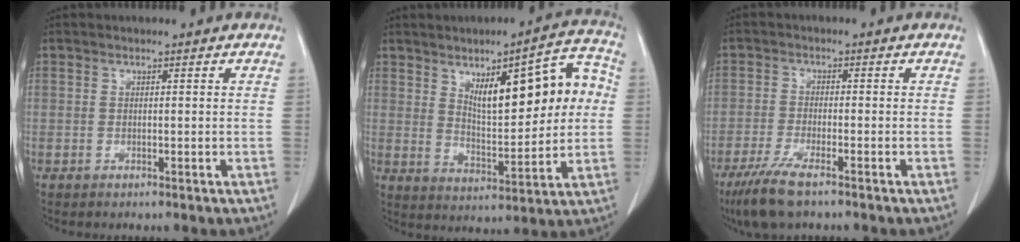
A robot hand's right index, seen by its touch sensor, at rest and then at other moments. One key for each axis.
{"total": 14.4, "fx": 3.7, "fy": 4.5, "fz": 13.2, "tx": -0.179, "ty": 0.028, "tz": 0.062}
{"total": 6.8, "fx": -4.7, "fy": 0.9, "fz": 4.8, "tx": -0.095, "ty": -0.019, "tz": -0.081}